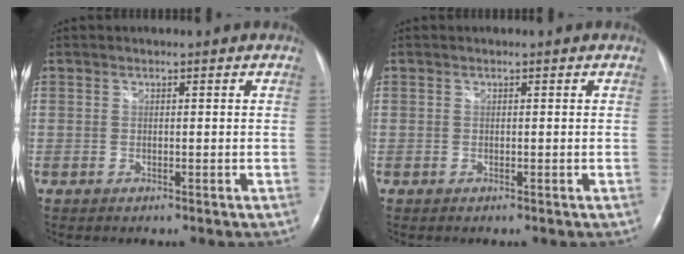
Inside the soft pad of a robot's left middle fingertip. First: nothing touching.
{"total": 0.0}